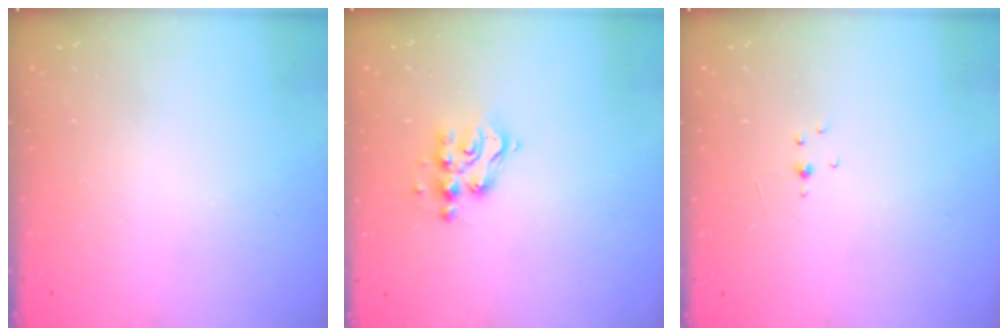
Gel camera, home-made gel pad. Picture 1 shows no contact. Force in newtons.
{"total": 6.9, "press": 6.9, "slide": 0.7}
{"total": 2.9, "press": 2.8, "slide": 0.9}